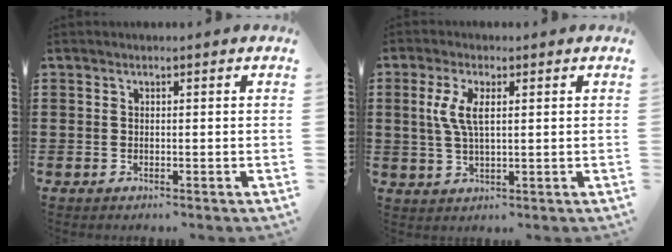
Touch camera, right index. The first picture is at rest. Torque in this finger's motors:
{"motor_torque": [0.57, -0.38, 0.36, 0.12]}